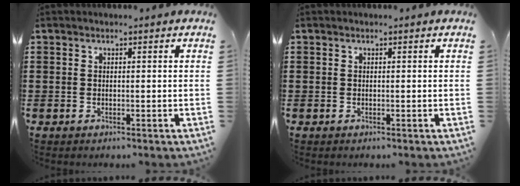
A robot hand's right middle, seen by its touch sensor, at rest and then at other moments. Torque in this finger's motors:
{"motor_torque": [0.00, 0.00, 0.00, 0.00]}